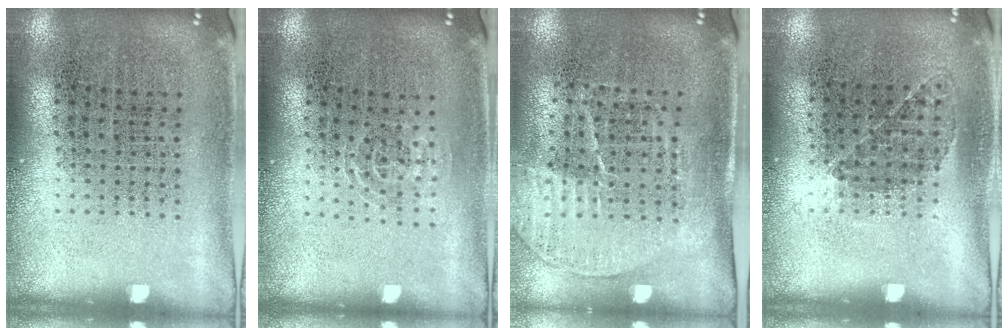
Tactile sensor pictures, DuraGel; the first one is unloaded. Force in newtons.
{"total": 1.0, "press": 0.5, "slide": 0.8}
{"total": 1.6, "press": 1.4, "slide": 0.8}
{"total": 0.9, "press": 0.6, "slide": 0.7}